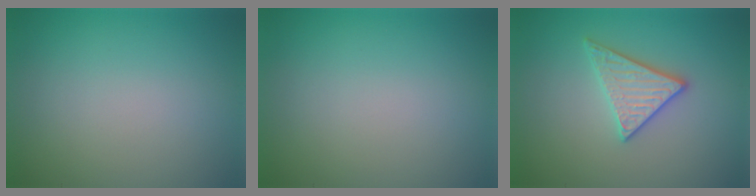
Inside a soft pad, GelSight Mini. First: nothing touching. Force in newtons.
{"total": 0.0}
{"total": 3.0, "press": 2.9, "slide": 0.6}